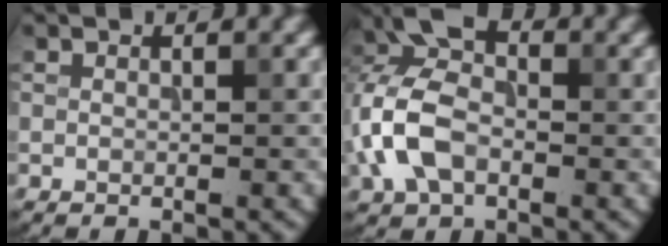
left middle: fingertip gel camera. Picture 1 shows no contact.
{"total": 7.6, "force": [-1.1, 5.0, 5.6], "torque": [-0.131, 0.015, -0.039]}